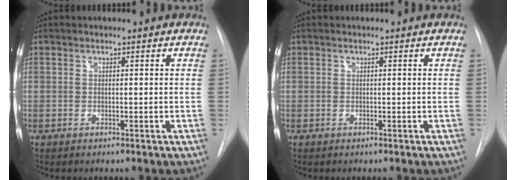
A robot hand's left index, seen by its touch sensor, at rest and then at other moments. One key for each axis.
{"total": 0.0}